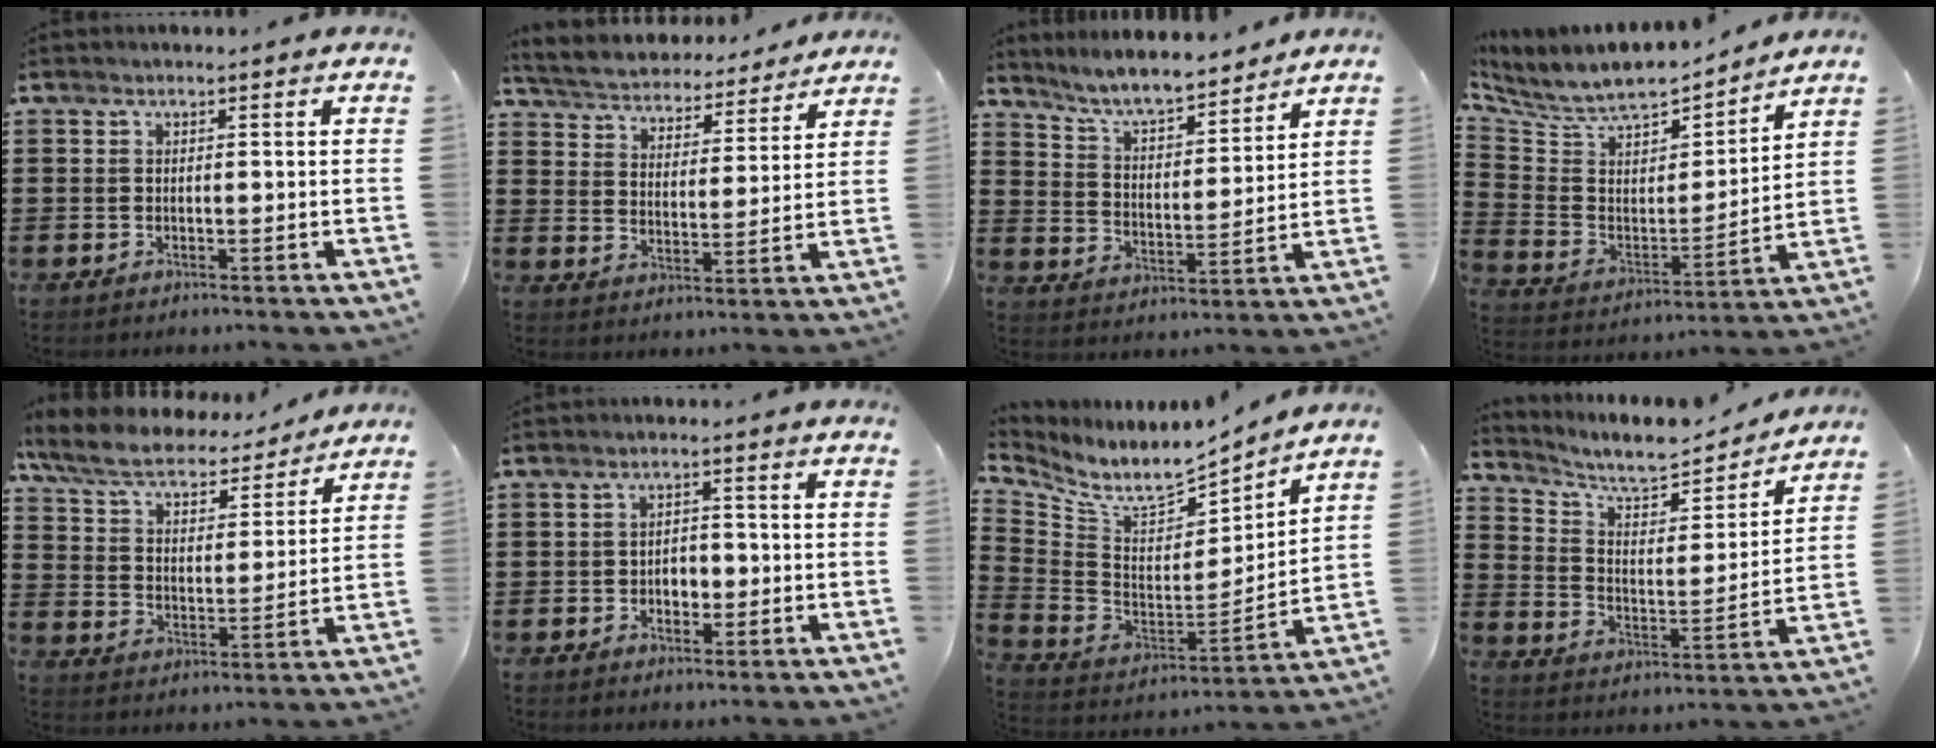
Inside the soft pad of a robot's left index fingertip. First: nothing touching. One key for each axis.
{"total": 4.7, "fx": 4.7, "fy": 0.2, "fz": 0.2, "tx": -0.031, "ty": -0.037, "tz": 0.076}
{"total": 7.1, "fx": 6.6, "fy": 0.7, "fz": 2.7, "tx": -0.075, "ty": -0.032, "tz": 0.116}
{"total": 7.4, "fx": 6.6, "fy": 2.4, "fz": 2.4, "tx": -0.083, "ty": -0.051, "tz": 0.113}
{"total": 7.7, "fx": 6.7, "fy": 1.7, "fz": 3.4, "tx": -0.094, "ty": -0.036, "tz": 0.114}
{"total": 2.6, "fx": -0.8, "fy": 1.8, "fz": 1.7, "tx": -0.036, "ty": 0.005, "tz": -0.018}
{"total": 7.8, "fx": 6.8, "fy": 1.9, "fz": 3.2, "tx": -0.097, "ty": -0.055, "tz": 0.116}
{"total": 7.1, "fx": 6.4, "fy": 1.5, "fz": 2.6, "tx": -0.081, "ty": -0.044, "tz": 0.108}